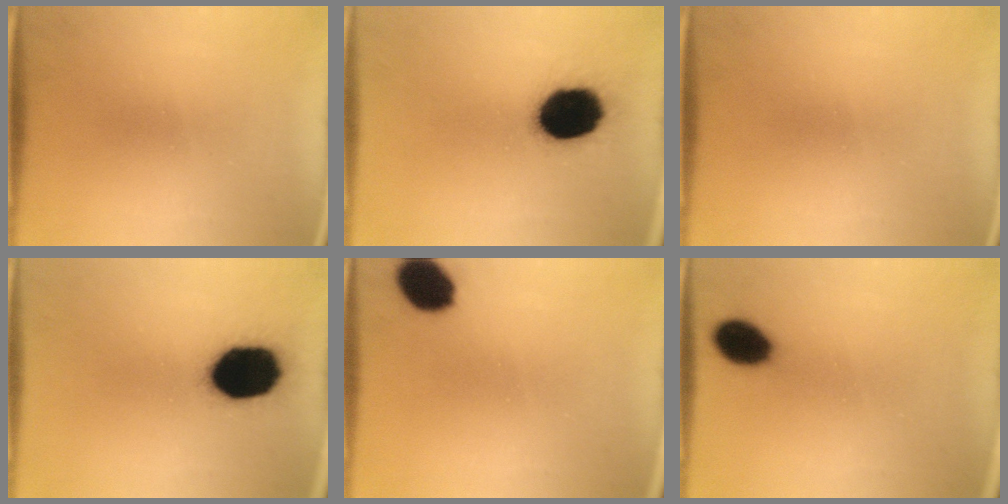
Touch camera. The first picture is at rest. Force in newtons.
{"total": 18.0}
{"total": 0.0}
{"total": 19.3}
{"total": 9.1}
{"total": 8.1}